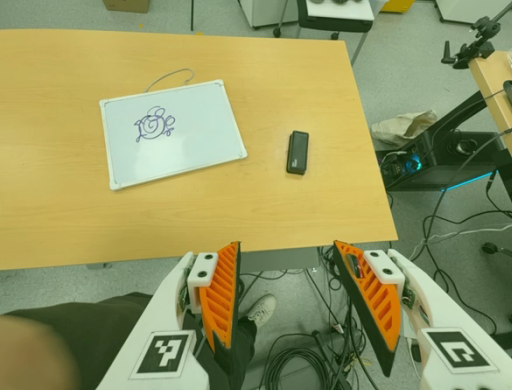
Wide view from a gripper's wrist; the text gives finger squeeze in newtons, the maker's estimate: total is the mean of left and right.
{"total": 0.0}